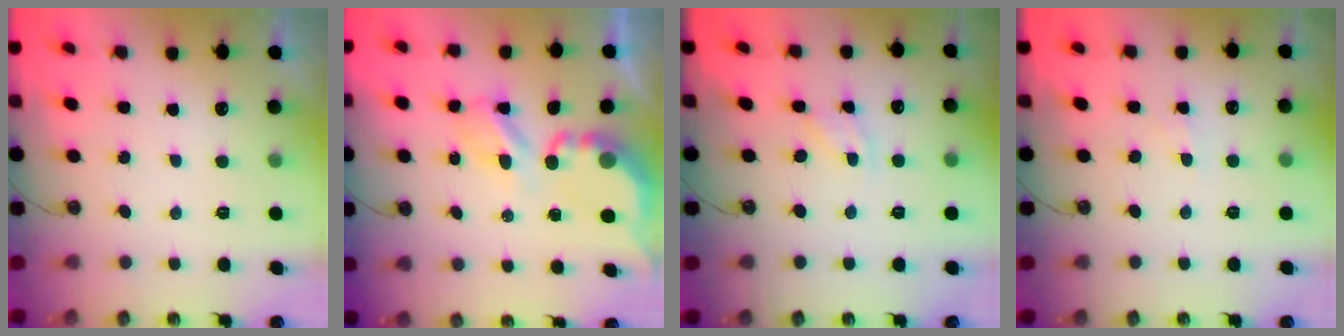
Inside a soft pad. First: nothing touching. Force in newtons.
{"total": 5.8, "press": 5.8, "slide": 0.4}
{"total": 3.9, "press": 3.9, "slide": 0.5}
{"total": 2.5, "press": 2.5, "slide": 0.5}